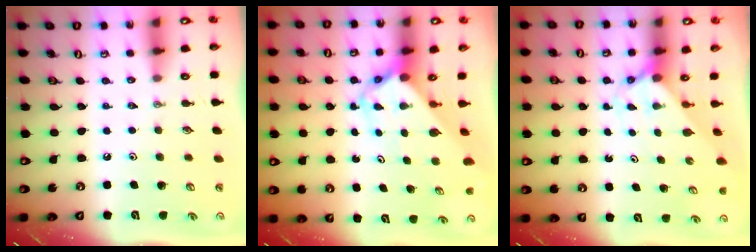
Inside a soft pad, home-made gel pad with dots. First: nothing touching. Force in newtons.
{"total": 3.7, "press": 3.7, "slide": 0.3}
{"total": 2.0, "press": 2.0, "slide": 0.2}